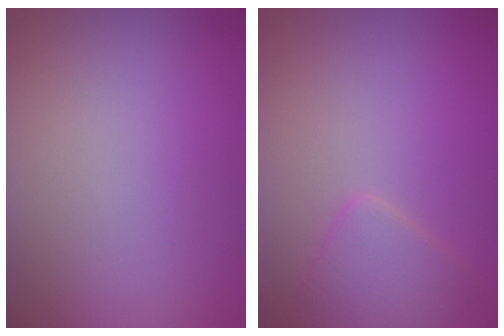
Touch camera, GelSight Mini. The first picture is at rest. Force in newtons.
{"total": 2.3, "press": 2.3, "slide": 0.1}